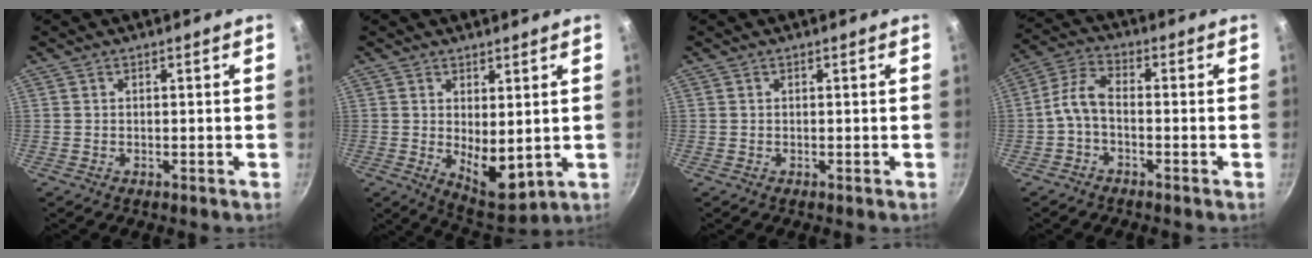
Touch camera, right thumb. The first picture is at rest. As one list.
[{"total": 8.5, "force": [0.7, 4.2, 7.4], "torque": [-0.090, -0.030, 0.029]}, {"total": 0.0}, {"total": 3.0, "force": [-1.4, 1.6, 2.1], "torque": [-0.051, 0.019, -0.036]}]